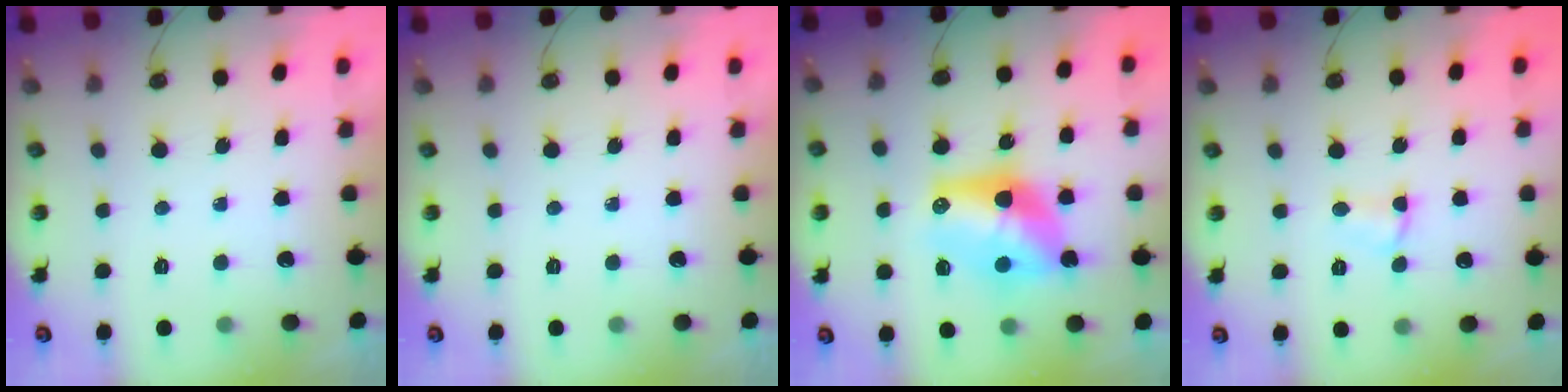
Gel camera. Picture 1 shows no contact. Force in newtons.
{"total": 0.0}
{"total": 12.9, "press": 12.9, "slide": 1.1}
{"total": 4.4, "press": 4.4, "slide": 0.6}